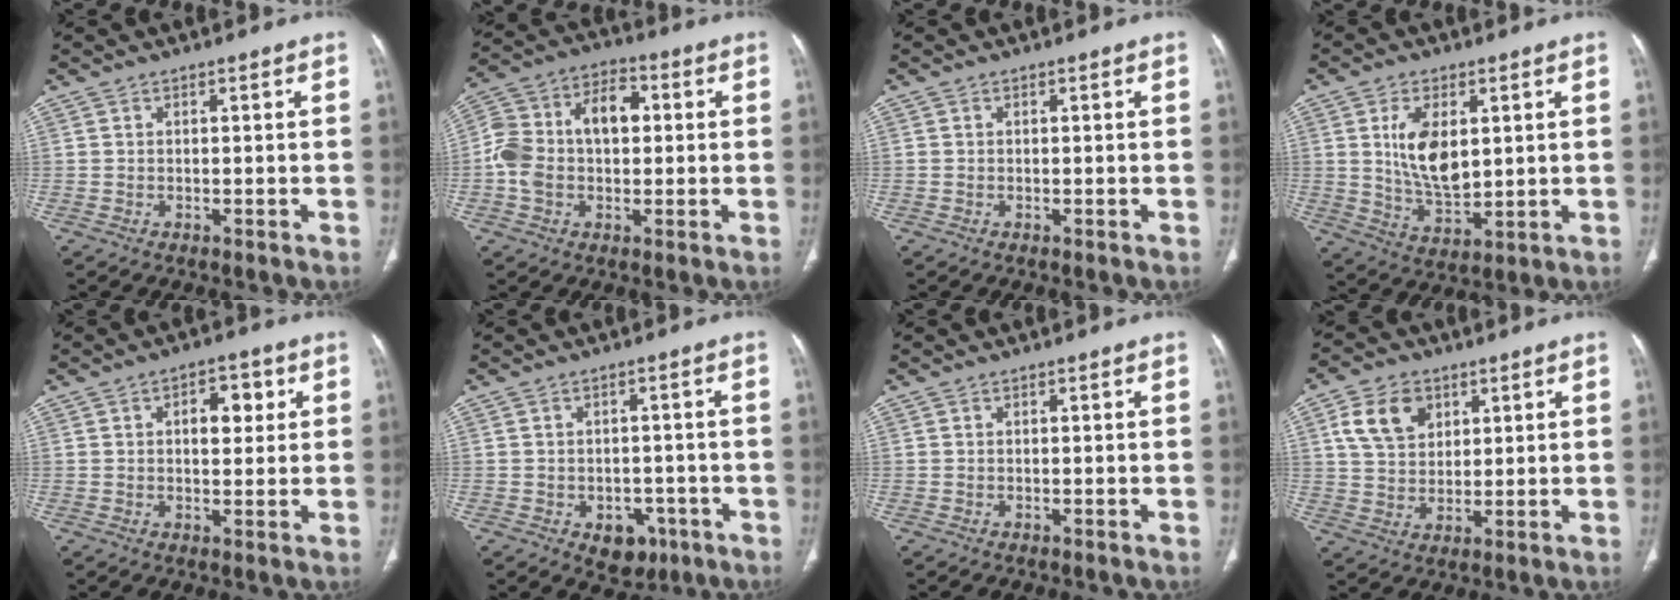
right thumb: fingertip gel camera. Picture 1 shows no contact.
{"total": 13.7, "force": [0.6, 9.0, 10.4], "torque": [-0.191, 0.044, 0.005]}
{"total": 0.0}
{"total": 10.9, "force": [2.4, 6.0, 8.8], "torque": [-0.149, -0.018, 0.055]}
{"total": 6.1, "force": [1.7, 3.5, 4.6], "torque": [-0.041, 0.001, 0.022]}
{"total": 6.2, "force": [-2.7, 4.5, 3.3], "torque": [-0.018, 0.015, -0.027]}
{"total": 0.0}
{"total": 9.4, "force": [3.9, 6.7, 5.2], "torque": [-0.076, -0.009, 0.076]}